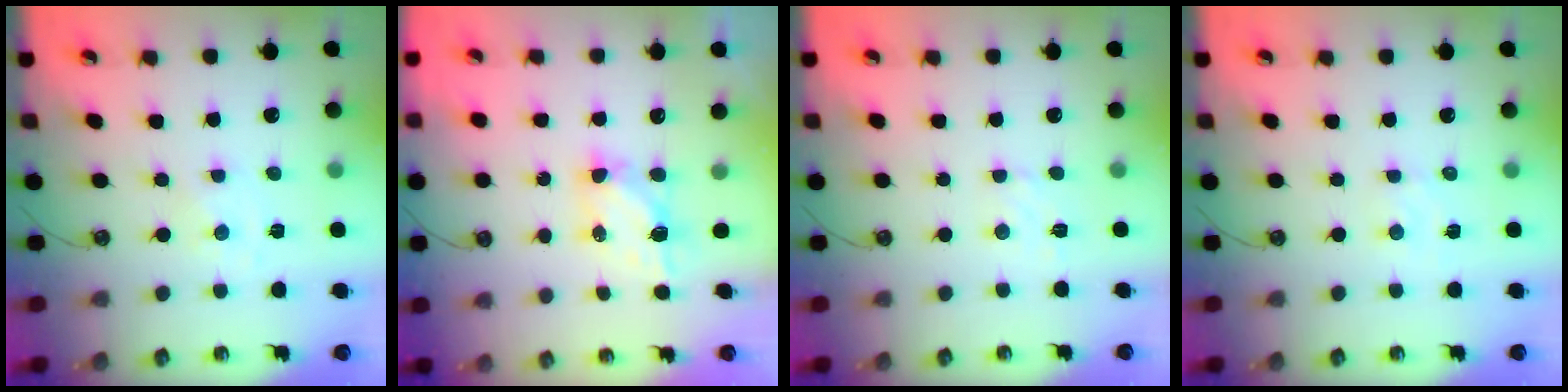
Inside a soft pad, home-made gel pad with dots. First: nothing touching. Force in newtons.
{"total": 6.0, "press": 6.0, "slide": 0.4}
{"total": 3.4, "press": 3.4, "slide": 0.4}
{"total": 1.7, "press": 1.6, "slide": 0.3}